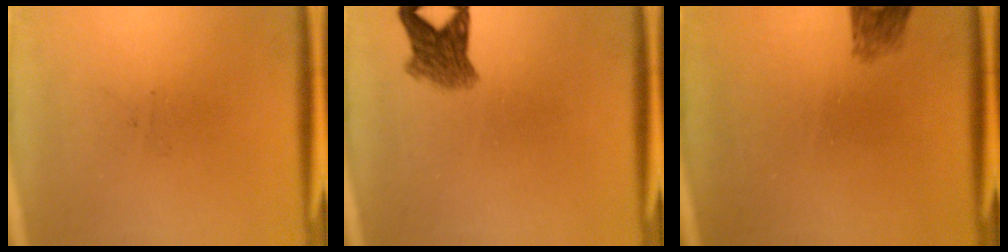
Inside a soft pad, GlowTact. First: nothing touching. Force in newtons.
{"total": 4.4}
{"total": 2.2}